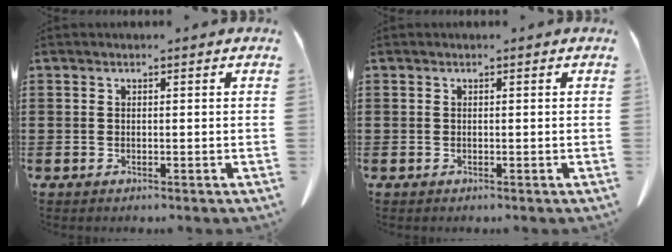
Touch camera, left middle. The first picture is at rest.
{"total": 0.0}